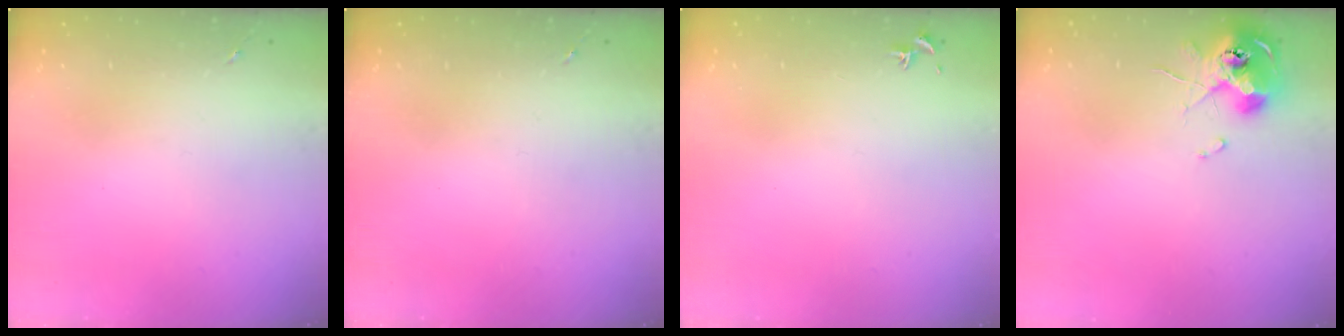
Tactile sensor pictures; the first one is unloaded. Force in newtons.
{"total": 0.0}
{"total": 0.7, "press": 0.6, "slide": 0.5}
{"total": 10.0, "press": 9.9, "slide": 1.1}